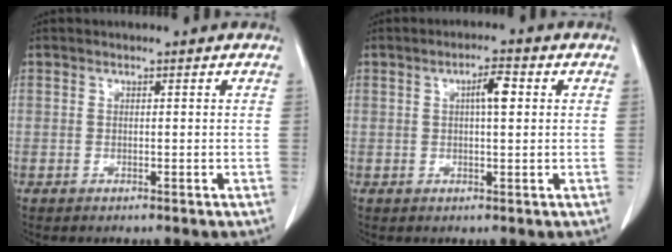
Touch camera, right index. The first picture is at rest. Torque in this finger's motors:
{"motor_torque": [0.31, 0.20, 0.09, 0.02]}